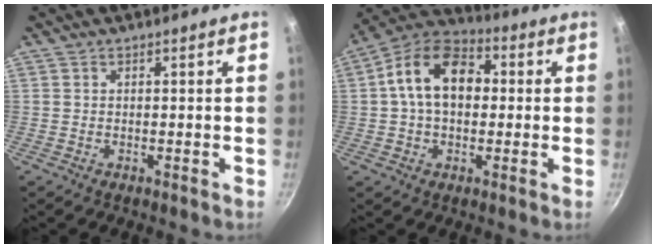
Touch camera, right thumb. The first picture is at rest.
{"total": 13.8, "force": [1.5, 9.3, 10.1], "torque": [-0.137, 0.030, 0.006]}